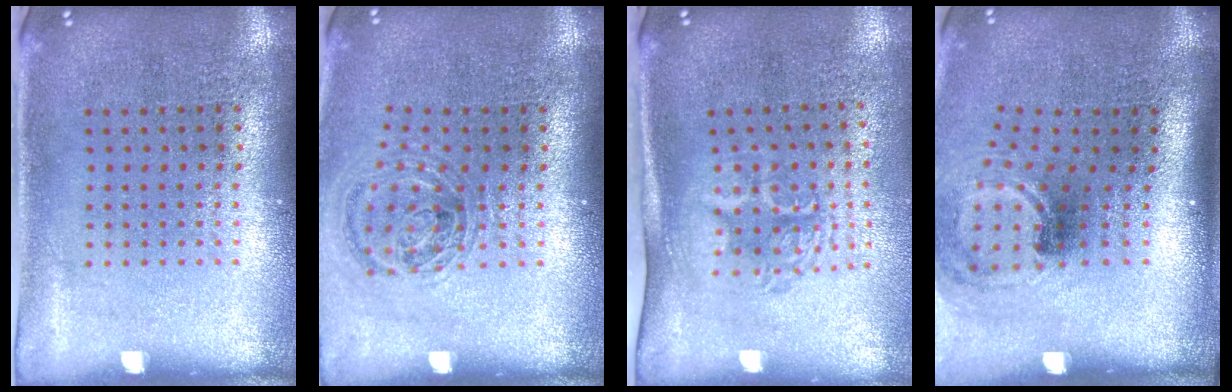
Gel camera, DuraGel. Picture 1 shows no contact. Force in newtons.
{"total": 1.1, "press": 1.0, "slide": 0.3}
{"total": 1.7, "press": 1.3, "slide": 1.1}
{"total": 1.6, "press": 1.1, "slide": 1.2}